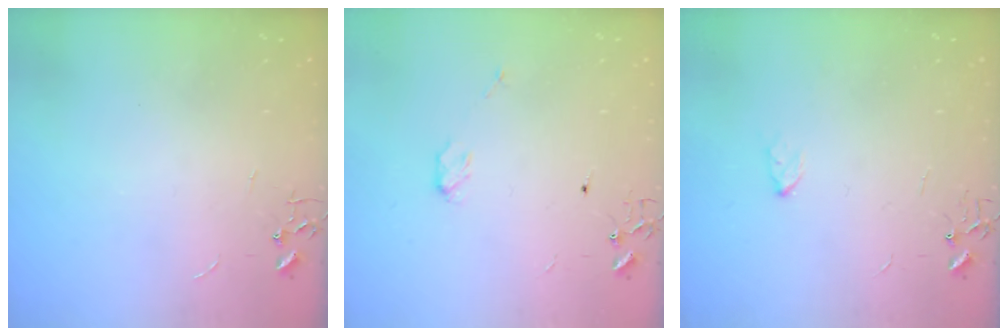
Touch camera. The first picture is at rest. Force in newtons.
{"total": 3.7, "press": 3.6, "slide": 0.5}
{"total": 3.5, "press": 3.5, "slide": 0.5}